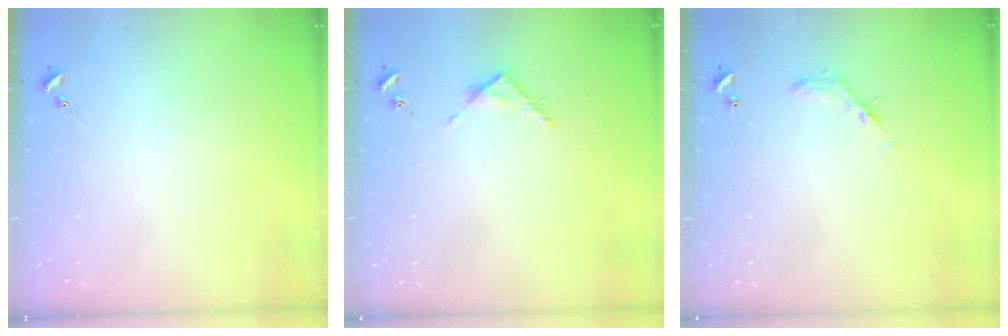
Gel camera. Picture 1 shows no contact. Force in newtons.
{"total": 4.0, "press": 4.0, "slide": 0.5}
{"total": 6.2, "press": 6.2, "slide": 0.4}